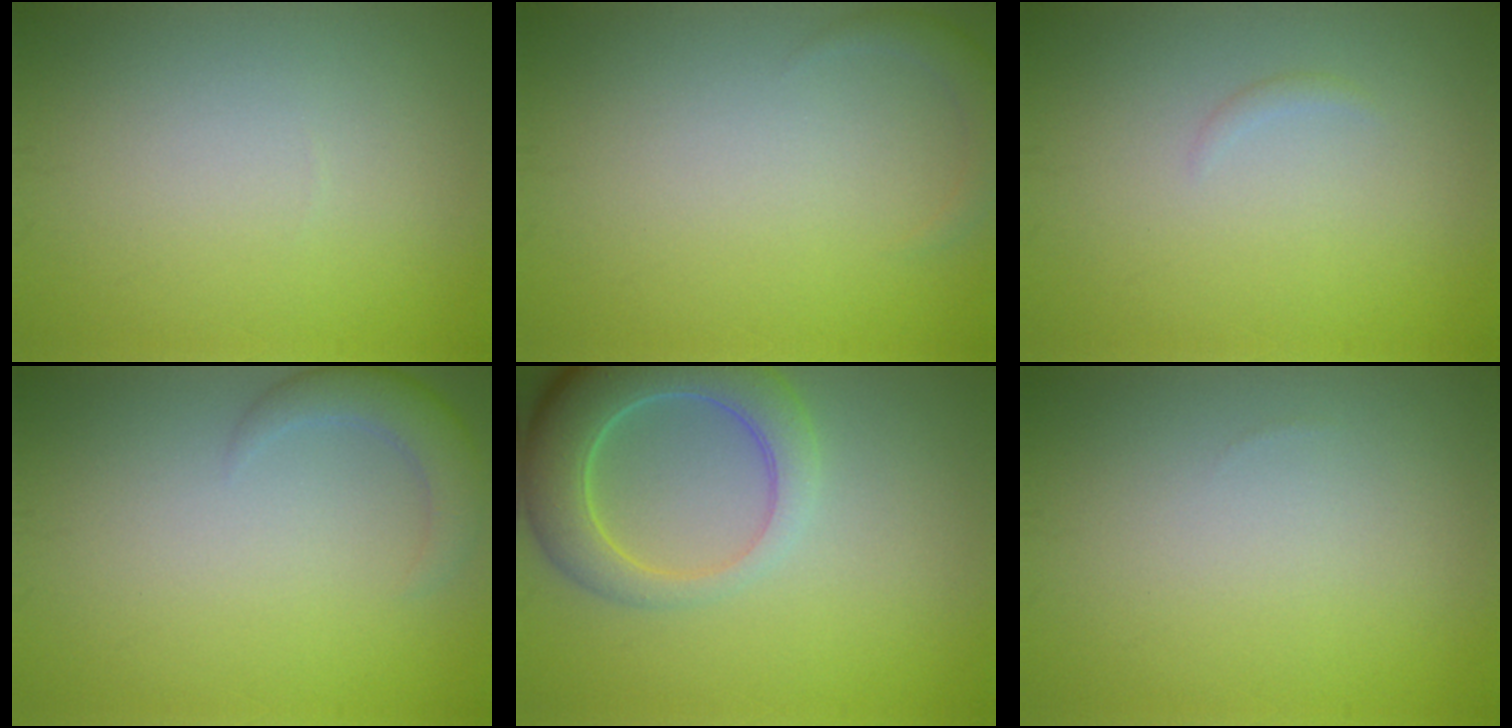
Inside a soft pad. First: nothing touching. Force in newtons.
{"total": 1.4, "press": 1.4, "slide": 0.1}
{"total": 0.5, "press": 0.5, "slide": 0.0}
{"total": 2.9, "press": 2.9, "slide": 0.3}
{"total": 6.8, "press": 6.7, "slide": 0.9}
{"total": 0.0}